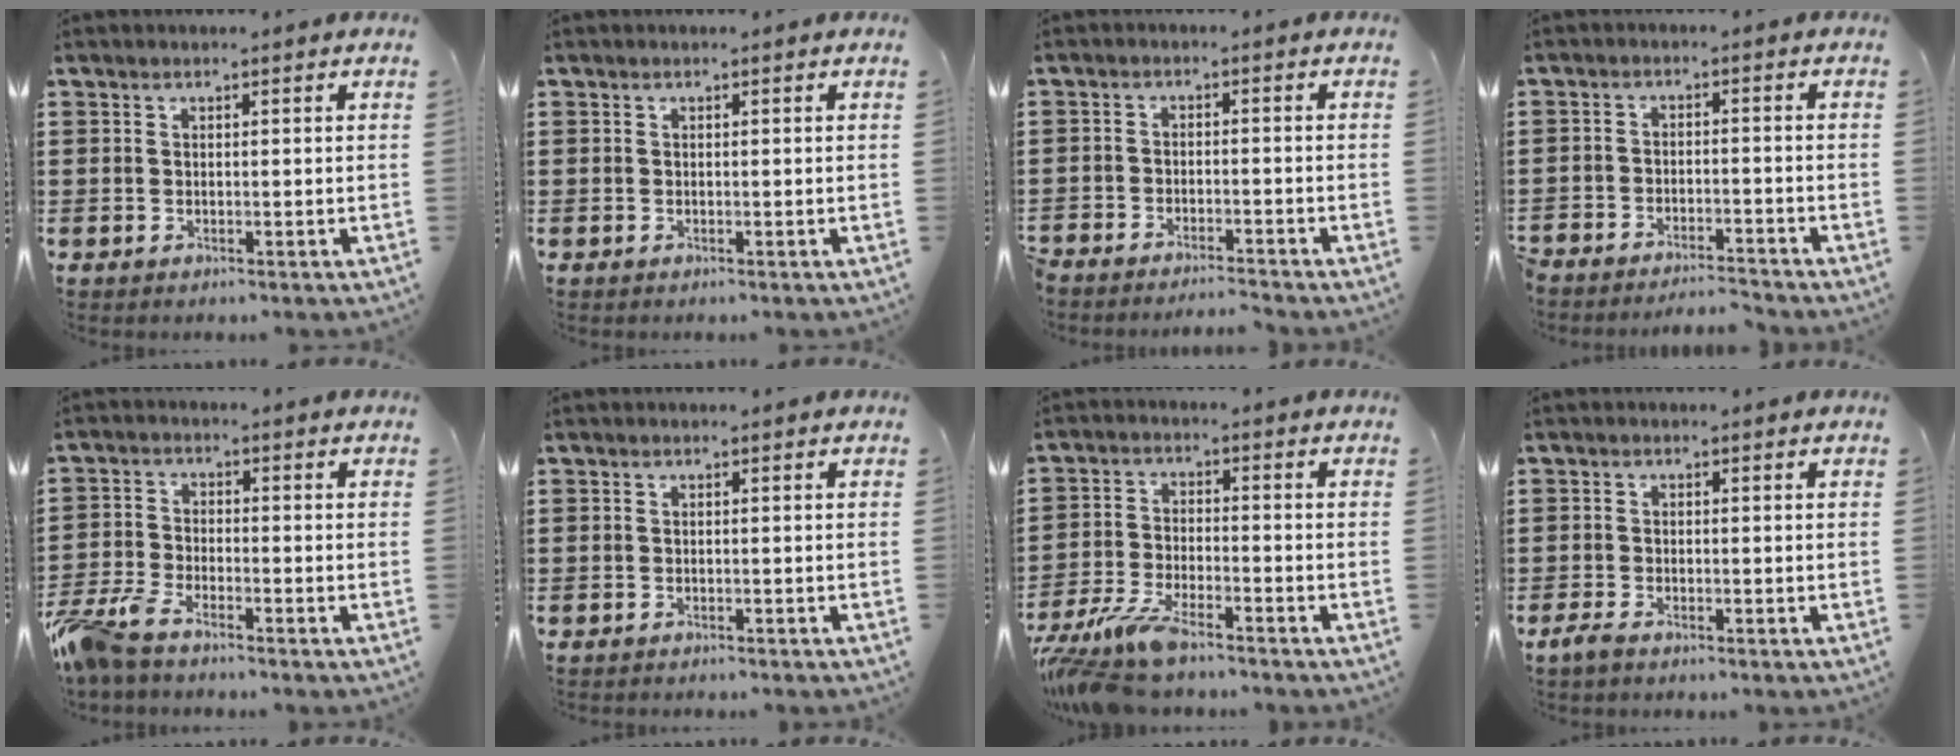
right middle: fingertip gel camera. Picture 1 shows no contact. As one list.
[{"total": 0.0}, {"total": 3.1, "force": [-3.1, -0.1, -0.2], "torque": [-0.002, 0.000, -0.066]}, {"total": 3.8, "force": [-3.8, 0.1, -0.2], "torque": [-0.002, 0.003, -0.081]}, {"total": 5.4, "force": [-4.6, 1.0, 2.6], "torque": [-0.090, -0.015, -0.099]}, {"total": 0.5, "force": [-0.5, -0.1, 0.1], "torque": [-0.005, -0.004, -0.009]}, {"total": 7.5, "force": [-6.5, 1.0, 3.7], "torque": [-0.100, -0.012, -0.131]}, {"total": 1.6, "force": [-1.2, 0.4, 0.9], "torque": [-0.025, -0.003, -0.026]}]